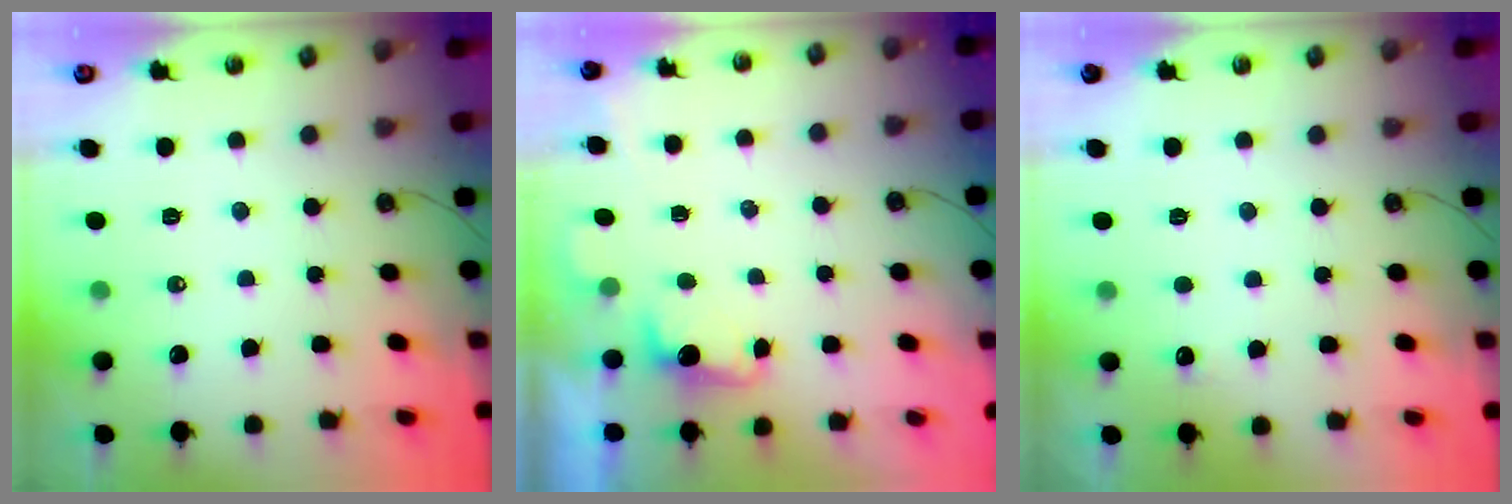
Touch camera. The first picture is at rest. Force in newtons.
{"total": 1.3, "press": 1.0, "slide": 0.8}
{"total": 3.9, "press": 3.7, "slide": 1.3}